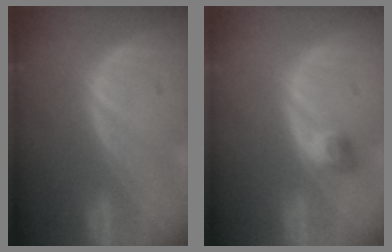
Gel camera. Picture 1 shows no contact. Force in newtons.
{"total": 3.0, "press": 2.6, "slide": 1.3}